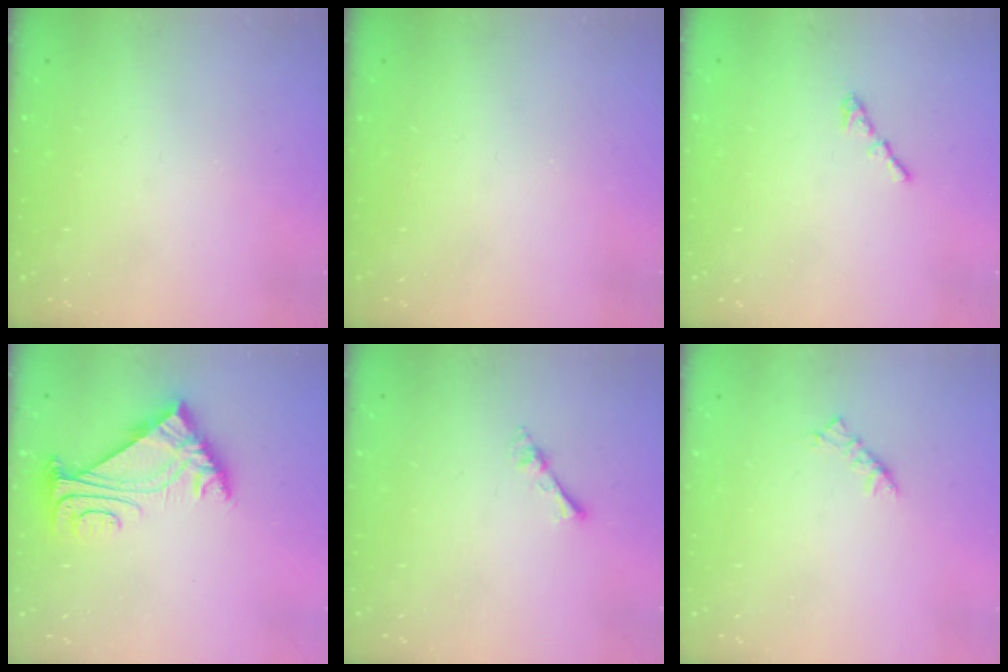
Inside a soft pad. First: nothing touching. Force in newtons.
{"total": 0.0}
{"total": 1.3, "press": 1.2, "slide": 0.6}
{"total": 5.8, "press": 5.7, "slide": 1.1}
{"total": 3.7, "press": 3.7, "slide": 0.5}
{"total": 2.5, "press": 2.4, "slide": 0.7}